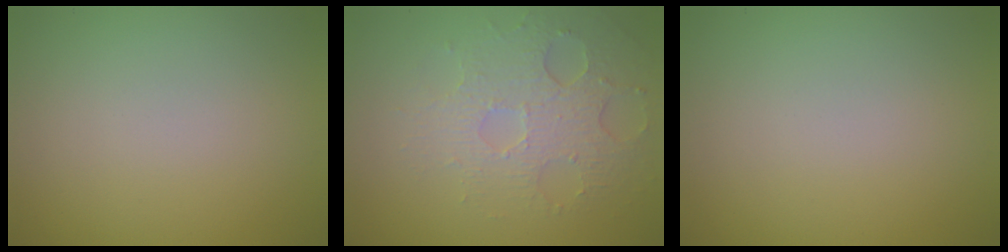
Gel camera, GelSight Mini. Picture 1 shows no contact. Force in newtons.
{"total": 3.5, "press": 3.2, "slide": 1.4}
{"total": 0.0}